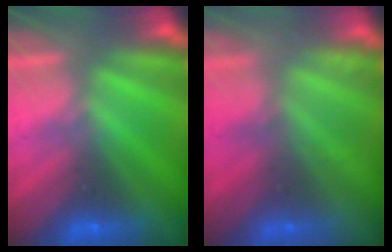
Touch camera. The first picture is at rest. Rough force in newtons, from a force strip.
{"total": 2.3}